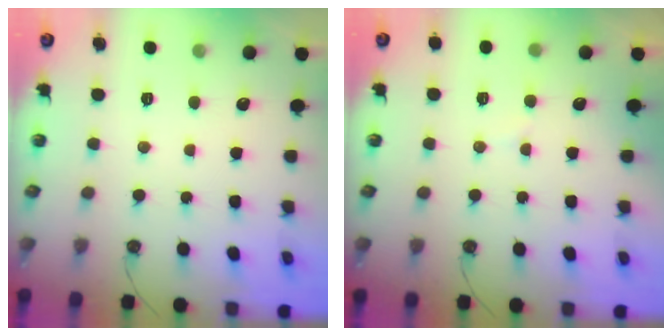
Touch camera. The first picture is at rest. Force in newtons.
{"total": 5.3, "press": 5.3, "slide": 0.4}